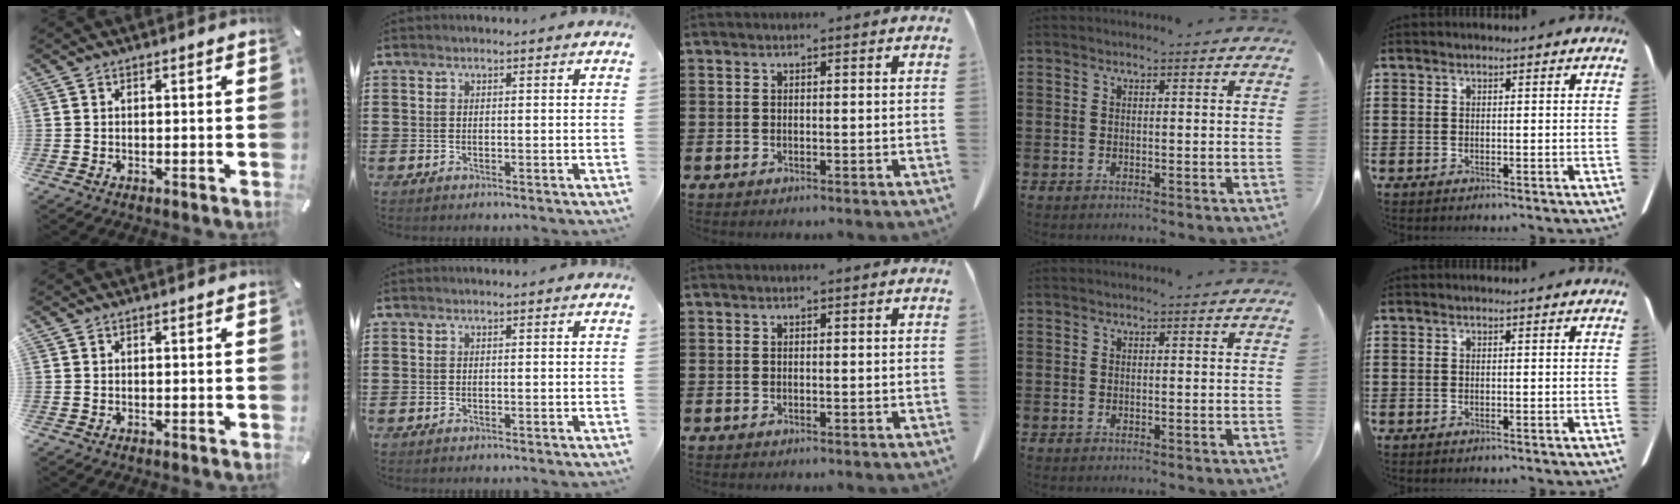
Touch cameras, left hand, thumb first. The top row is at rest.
{}